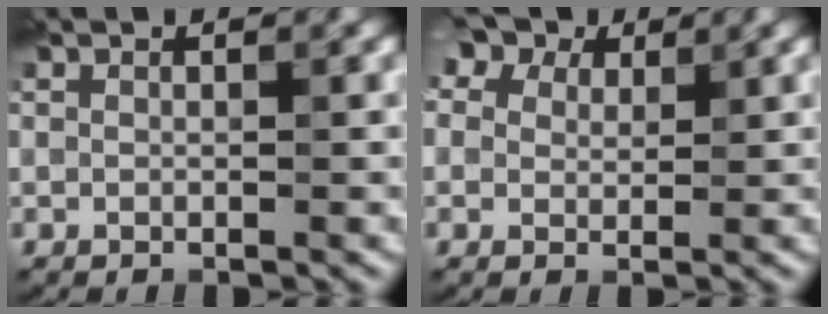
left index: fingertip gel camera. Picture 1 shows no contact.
{"total": 8.1, "force": [5.1, 5.0, 3.9], "torque": [-0.072, 0.030, 0.057]}